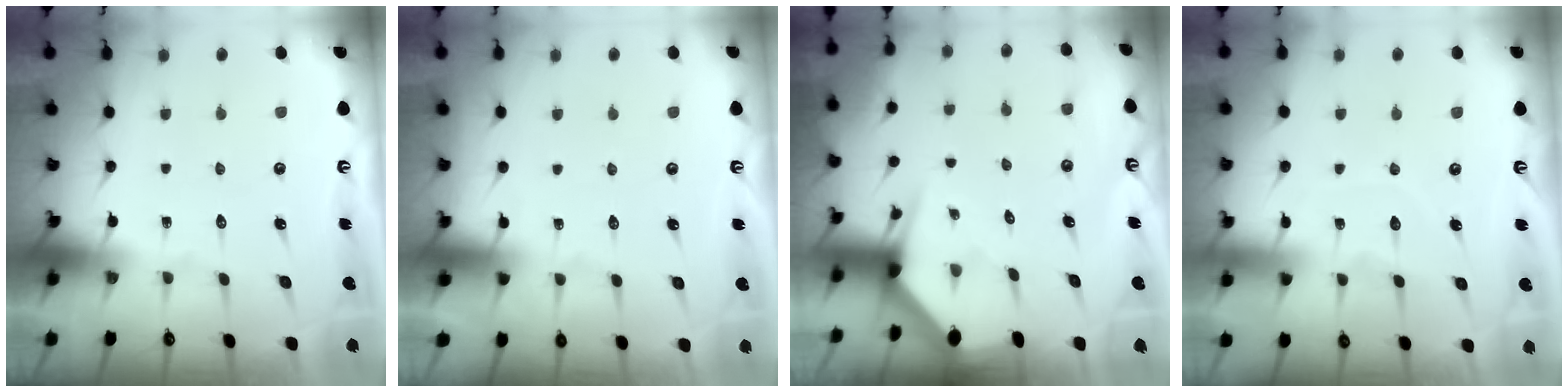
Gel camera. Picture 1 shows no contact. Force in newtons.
{"total": 4.0, "press": 3.9, "slide": 0.6}
{"total": 3.1, "press": 3.1, "slide": 0.4}
{"total": 5.5, "press": 5.4, "slide": 0.5}